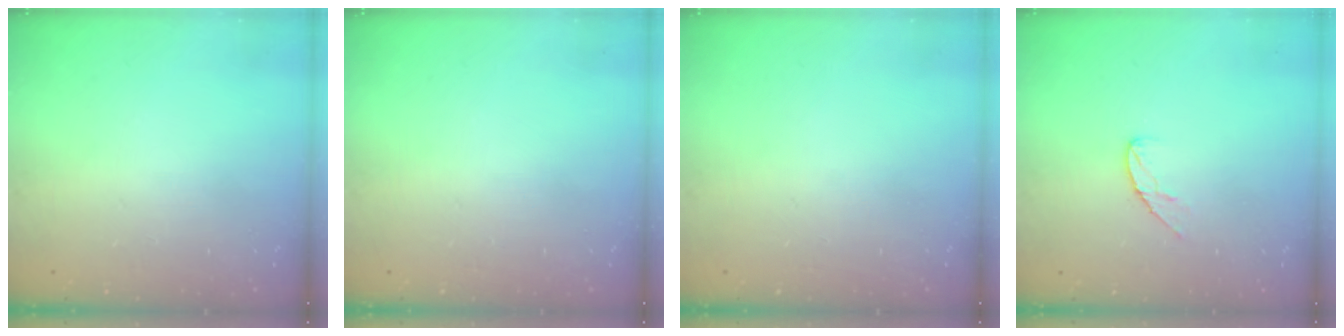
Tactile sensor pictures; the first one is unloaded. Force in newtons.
{"total": 0.0}
{"total": 0.0}
{"total": 6.7, "press": 6.7, "slide": 0.6}